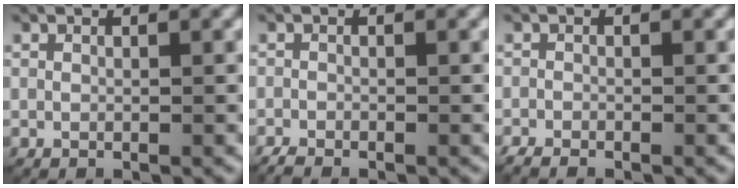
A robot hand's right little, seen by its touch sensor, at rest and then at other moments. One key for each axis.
{"total": 1.5, "fx": -1.4, "fy": 0.5, "fz": 0.2, "tx": -0.009, "ty": -0.008, "tz": -0.022}
{"total": 1.5, "fx": -1.3, "fy": 0.6, "fz": 0.3, "tx": -0.013, "ty": -0.008, "tz": -0.021}